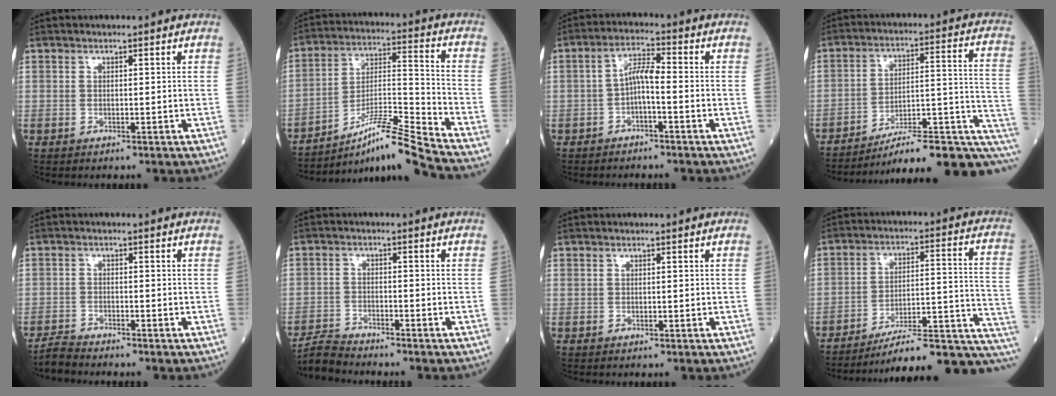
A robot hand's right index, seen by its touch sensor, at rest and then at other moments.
{"total": 12.5, "force": [-10.6, -2.1, 6.4], "torque": [-0.113, 0.007, -0.184]}
{"total": 4.4, "force": [-1.0, 1.0, 4.2], "torque": [-0.079, 0.014, -0.021]}
{"total": 20.5, "force": [-15.5, 3.4, 13.1], "torque": [-0.101, 0.045, -0.215]}
{"total": 2.4, "force": [-2.4, -0.2, 0.0], "torque": [-0.002, -0.013, -0.049]}
{"total": 3.7, "force": [-3.6, -0.4, -0.3], "torque": [0.003, -0.018, -0.070]}
{"total": 0.0}
{"total": 19.7, "force": [-16.5, 3.0, 10.3], "torque": [-0.067, 0.048, -0.232]}